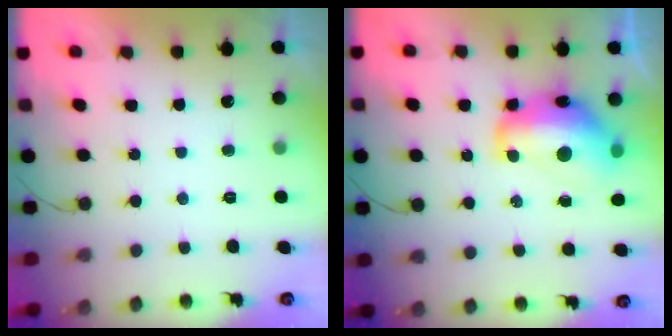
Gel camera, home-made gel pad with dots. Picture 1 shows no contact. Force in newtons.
{"total": 15.0, "press": 14.9, "slide": 1.4}